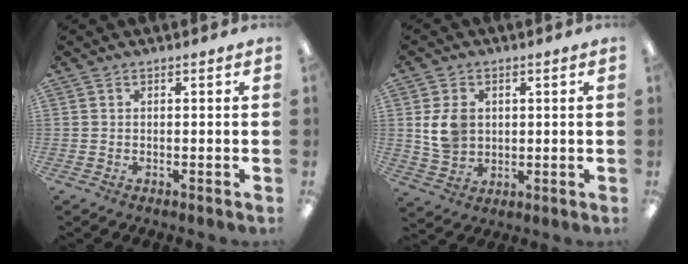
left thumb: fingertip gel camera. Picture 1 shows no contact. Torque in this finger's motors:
{"motor_torque": [1.06, 1.00, 0.92, -0.50, 0.06]}